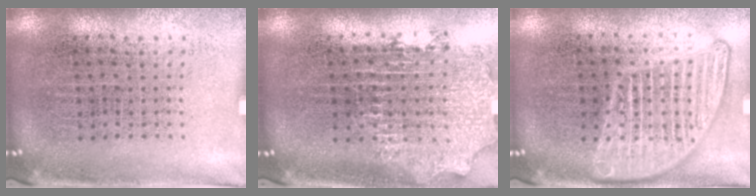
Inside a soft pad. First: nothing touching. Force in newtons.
{"total": 2.0, "press": 1.5, "slide": 1.3}
{"total": 3.1, "press": 3.1, "slide": 0.3}